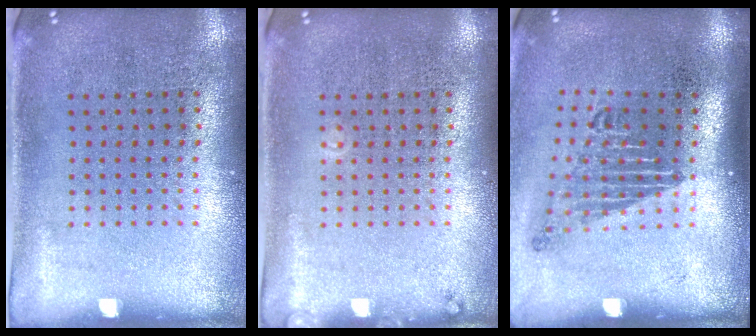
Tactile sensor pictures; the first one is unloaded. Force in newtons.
{"total": 0.7, "press": 0.7, "slide": 0.1}
{"total": 1.7, "press": 1.2, "slide": 1.3}